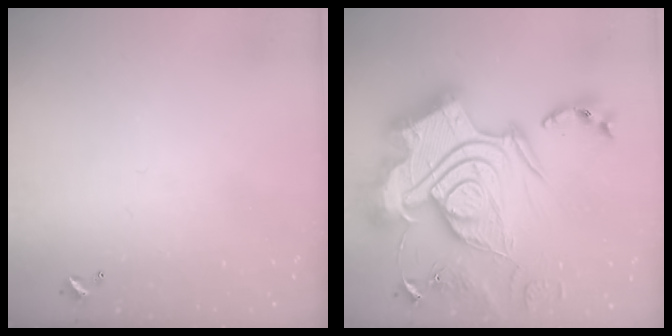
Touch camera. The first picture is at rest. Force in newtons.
{"total": 0.6, "press": 0.6, "slide": 0.0}